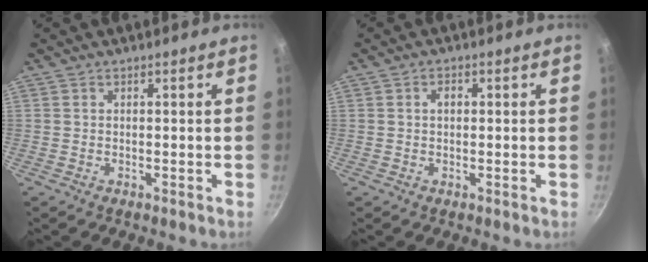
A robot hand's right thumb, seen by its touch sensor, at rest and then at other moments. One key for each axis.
{"total": 1.9, "fx": 0.3, "fy": 1.3, "fz": 1.3, "tx": -0.016, "ty": 0.005, "tz": 0.004}